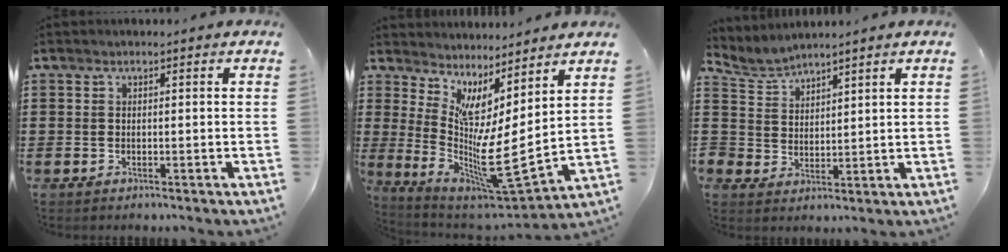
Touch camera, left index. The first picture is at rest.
{"total": 6.3, "force": [0.4, 0.3, 6.3], "torque": [-0.132, -0.055, 0.004]}
{"total": 3.3, "force": [3.1, 1.2, -0.6], "torque": [-0.010, -0.014, 0.054]}